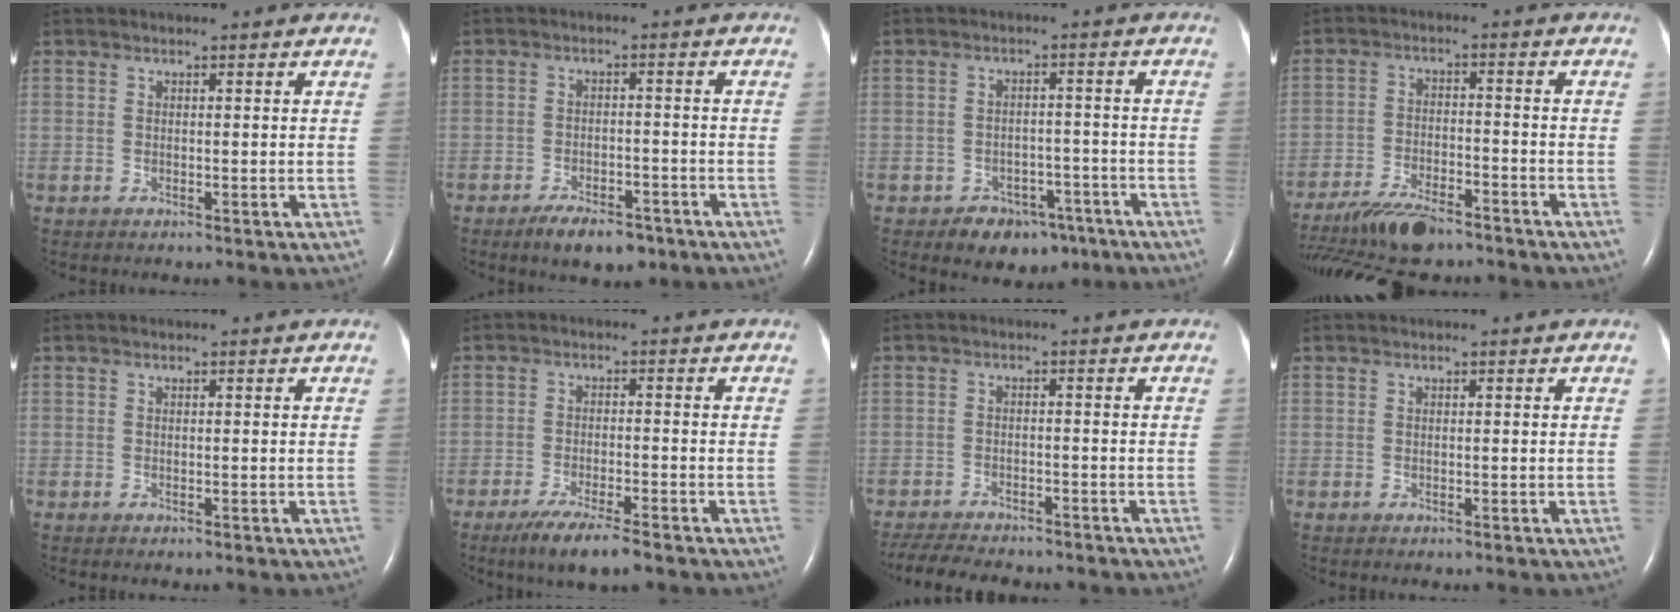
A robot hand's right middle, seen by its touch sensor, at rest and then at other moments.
{"total": 6.0, "force": [-4.4, 2.4, 3.3], "torque": [-0.055, -0.001, -0.067]}
{"total": 6.5, "force": [-4.4, 4.4, 2.0], "torque": [-0.020, 0.015, -0.056]}
{"total": 12.6, "force": [-10.4, 3.2, 6.3], "torque": [-0.119, -0.017, -0.176]}
{"total": 0.0}
{"total": 7.0, "force": [-5.1, 0.7, 4.8], "torque": [-0.084, -0.017, -0.087]}
{"total": 13.6, "force": [-12.1, 2.5, 5.8], "torque": [-0.108, -0.020, -0.169]}
{"total": 0.0}